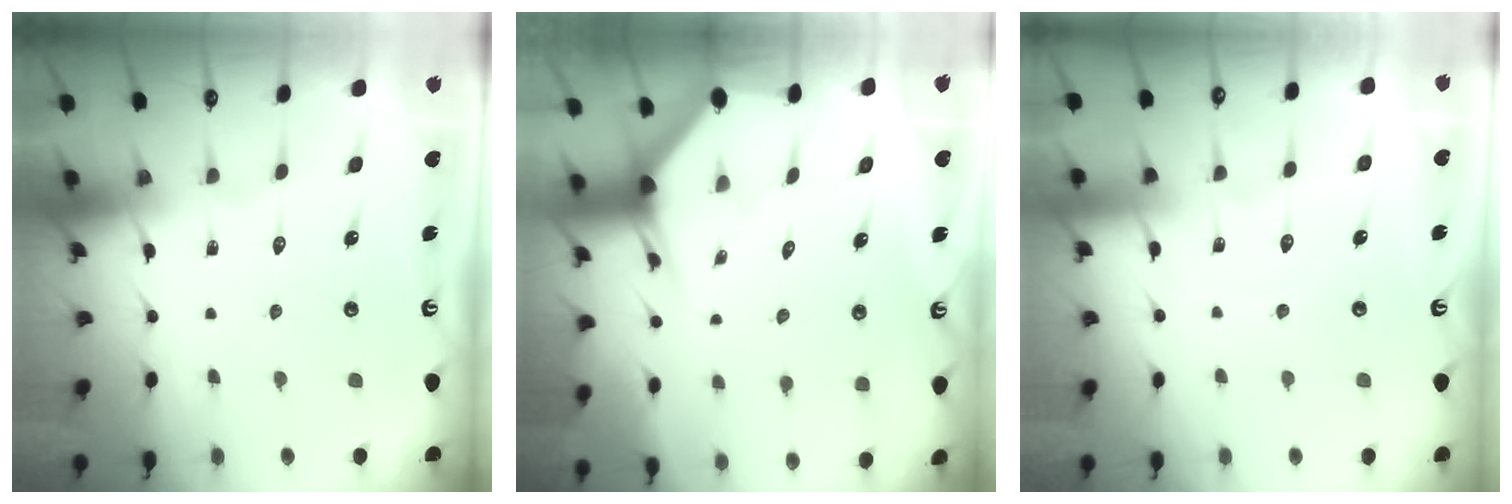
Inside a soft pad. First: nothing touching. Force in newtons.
{"total": 2.8, "press": 2.8, "slide": 0.2}
{"total": 4.0, "press": 3.9, "slide": 0.5}